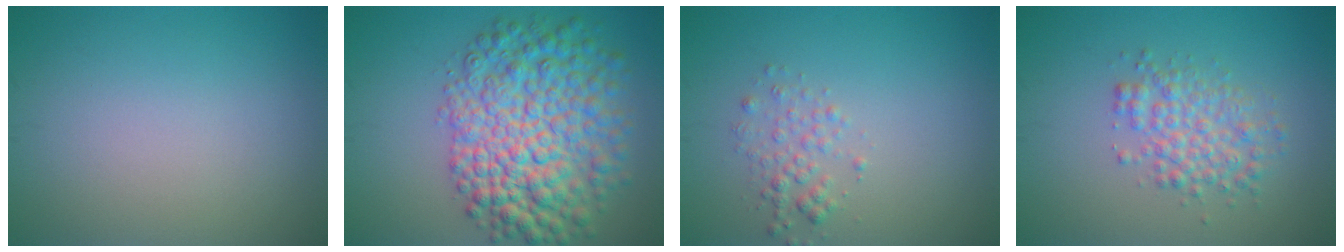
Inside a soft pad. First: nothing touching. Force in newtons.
{"total": 9.8, "press": 9.8, "slide": 0.3}
{"total": 1.7, "press": 1.7, "slide": 0.1}
{"total": 3.5, "press": 3.5, "slide": 0.1}